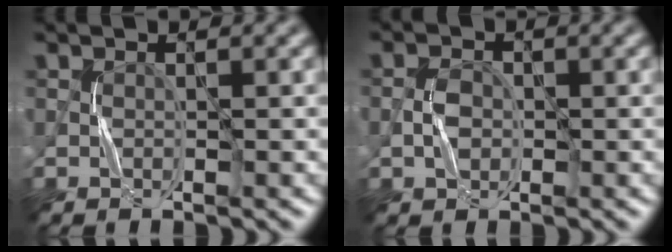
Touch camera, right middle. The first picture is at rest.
{"total": 2.0, "force": [-0.4, 1.4, 1.4], "torque": [-0.027, 0.005, -0.011]}